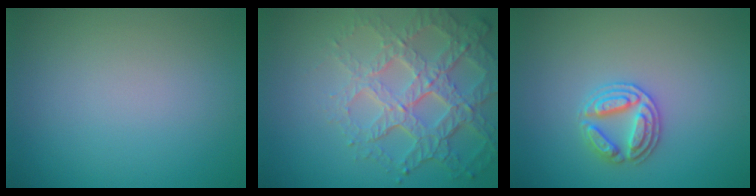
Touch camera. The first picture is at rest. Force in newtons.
{"total": 7.3, "press": 5.1, "slide": 5.1}
{"total": 2.8, "press": 2.7, "slide": 0.4}